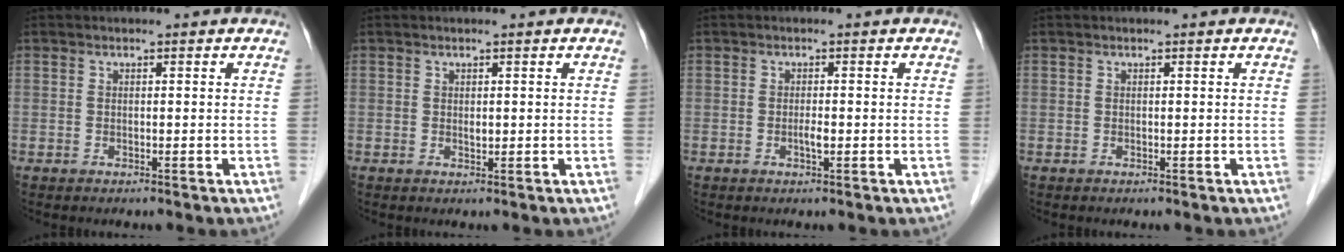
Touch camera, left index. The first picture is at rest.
{"total": 0.6, "force": [-0.2, 0.3, 0.5], "torque": [-0.008, -0.007, -0.002]}
{"total": 1.3, "force": [-0.8, 0.1, 1.0], "torque": [-0.022, -0.007, -0.012]}
{"total": 0.0}